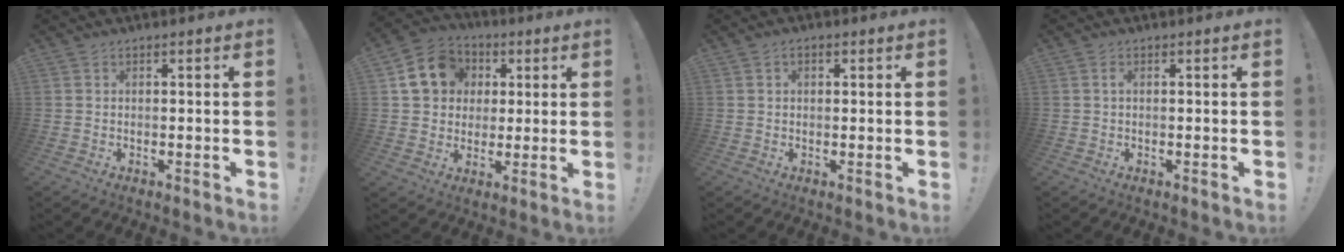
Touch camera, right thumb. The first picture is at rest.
{"total": 13.4, "force": [3.8, 11.6, 5.6], "torque": [-0.071, -0.003, 0.079]}
{"total": 1.5, "force": [0.3, 1.2, 1.0], "torque": [-0.012, 0.003, 0.004]}
{"total": 0.7, "force": [0.0, 0.1, 0.7], "torque": [-0.017, 0.003, -0.001]}